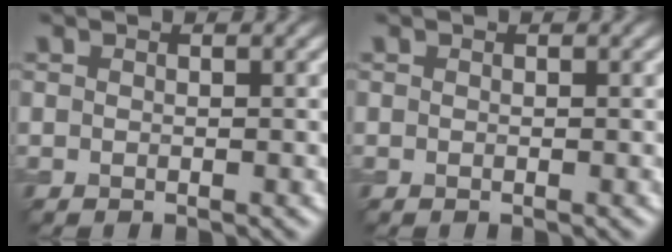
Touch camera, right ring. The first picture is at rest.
{"total": 0.0}